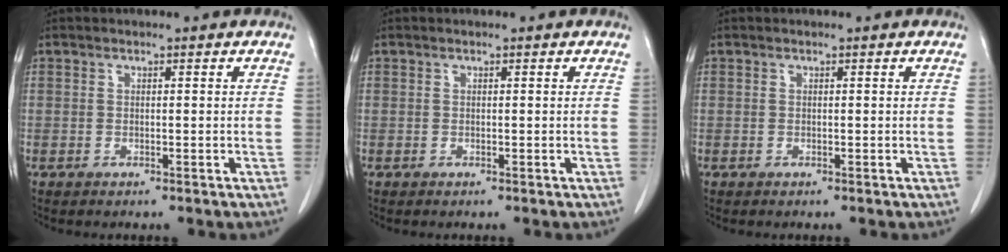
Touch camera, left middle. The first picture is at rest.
{"total": 0.0}
{"total": 0.0}